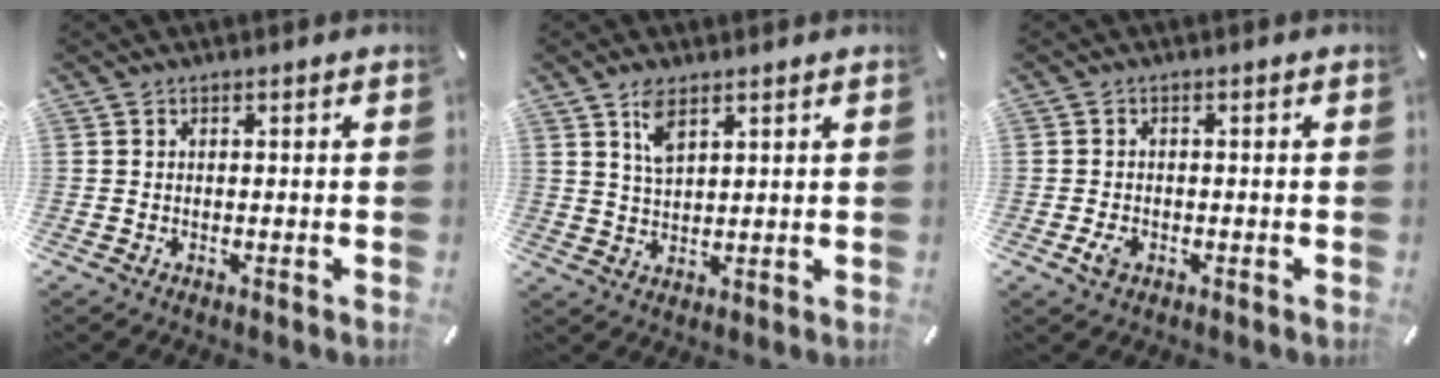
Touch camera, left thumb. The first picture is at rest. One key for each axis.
{"total": 5.3, "fx": 3.2, "fy": 2.2, "fz": 3.6, "tx": -0.079, "ty": 0.002, "tz": 0.057}
{"total": 2.5, "fx": -0.8, "fy": 1.9, "fz": 1.5, "tx": -0.033, "ty": 0.001, "tz": -0.015}